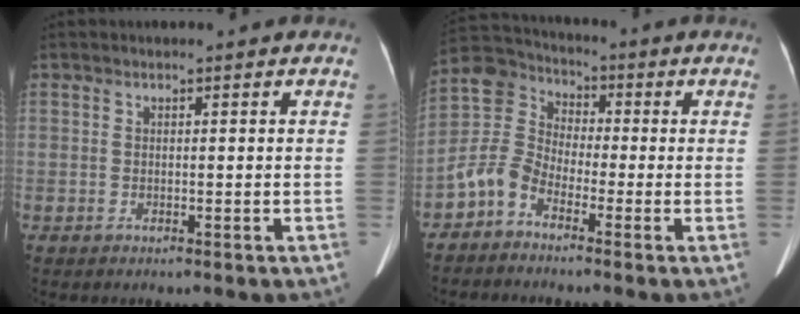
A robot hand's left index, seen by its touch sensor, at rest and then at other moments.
{"total": 6.5, "force": [-3.6, 4.6, 2.8], "torque": [-0.083, 0.017, -0.085]}